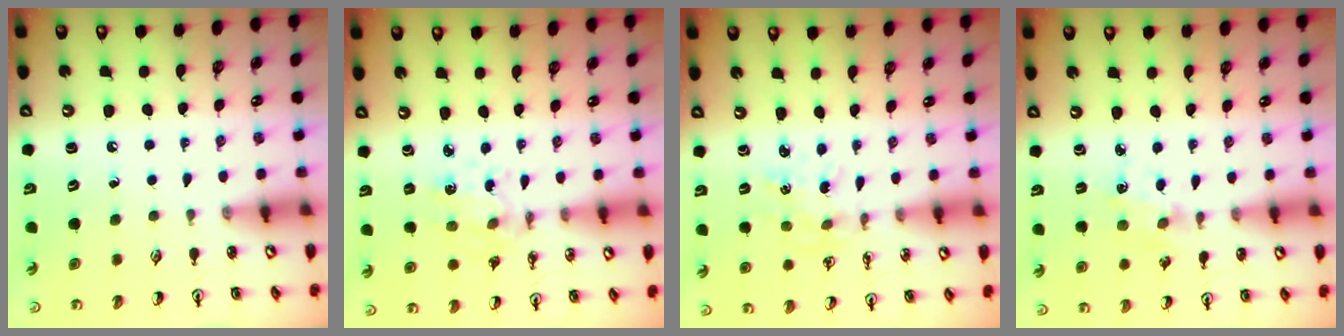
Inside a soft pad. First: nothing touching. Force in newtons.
{"total": 2.4, "press": 2.4, "slide": 0.5}
{"total": 1.5, "press": 1.4, "slide": 0.4}
{"total": 2.7, "press": 2.6, "slide": 0.3}